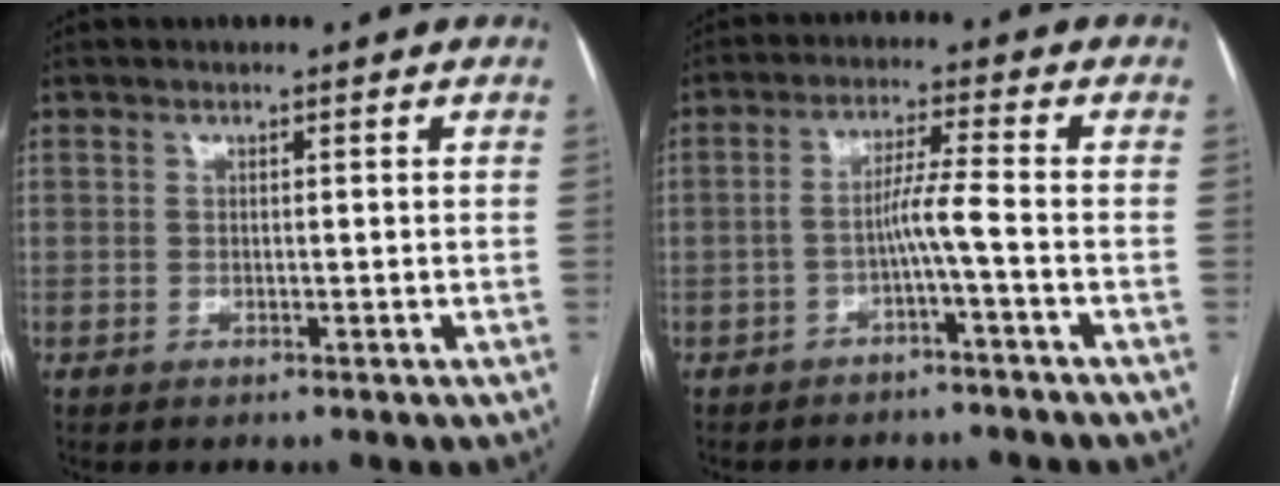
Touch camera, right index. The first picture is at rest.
{"total": 4.3, "force": [-1.8, -0.8, 3.8], "torque": [-0.069, 0.012, -0.033]}